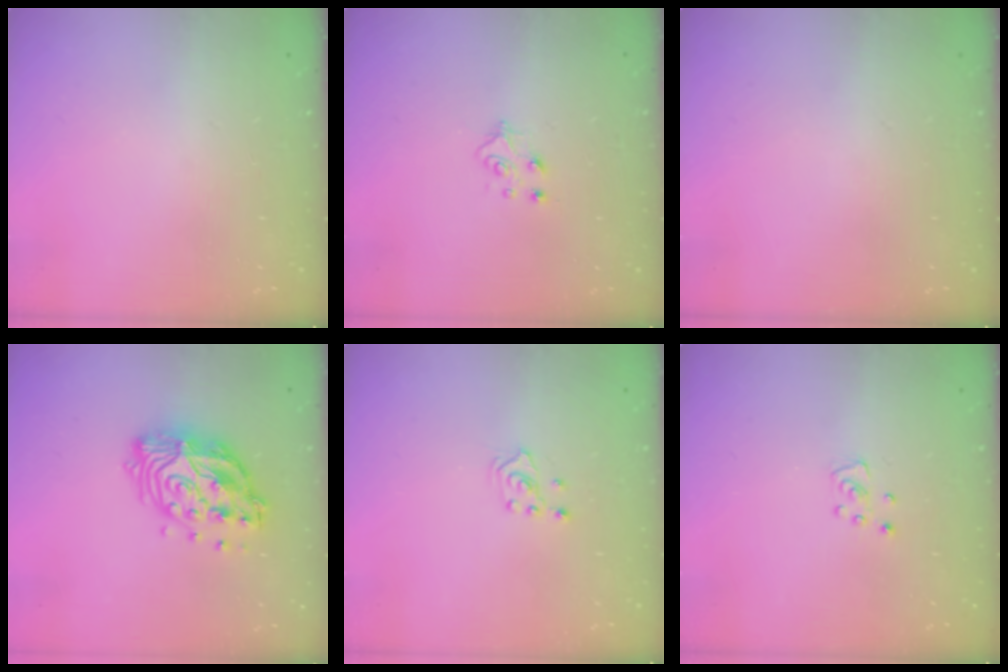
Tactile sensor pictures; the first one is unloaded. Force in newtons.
{"total": 6.1, "press": 6.1, "slide": 0.7}
{"total": 0.0}
{"total": 15.0, "press": 14.9, "slide": 1.3}
{"total": 2.1, "press": 1.8, "slide": 0.9}
{"total": 3.6, "press": 3.6, "slide": 0.3}